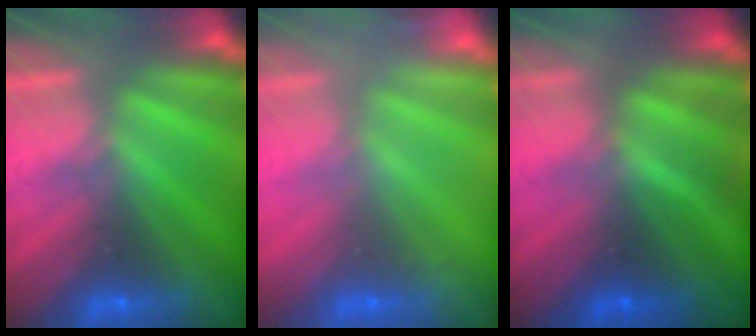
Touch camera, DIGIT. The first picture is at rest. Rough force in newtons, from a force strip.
{"total": 2.3}
{"total": 1.3}